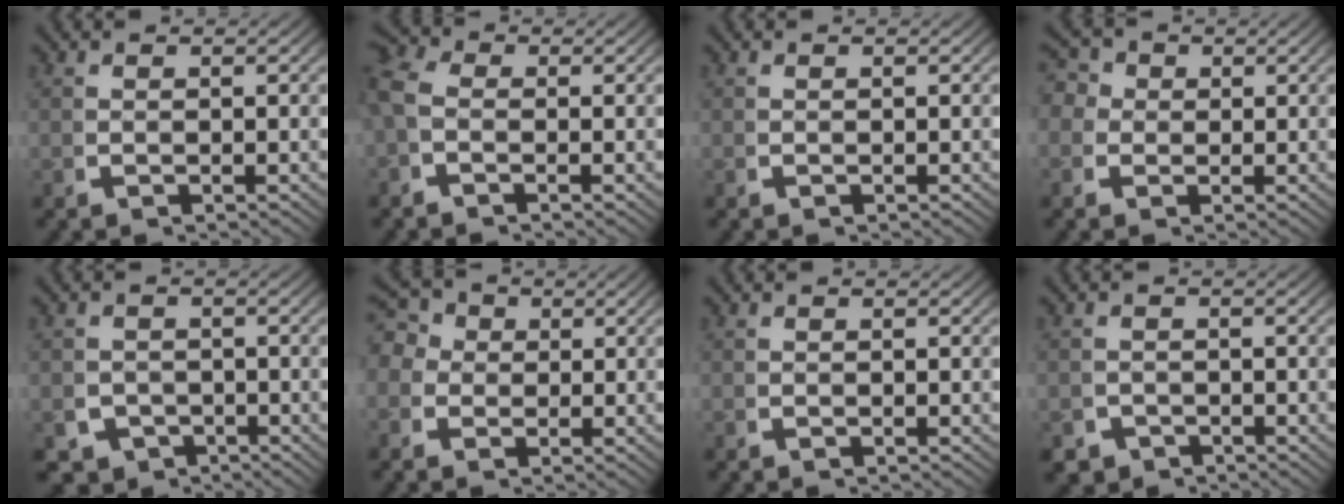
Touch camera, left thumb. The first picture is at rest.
{"total": 3.5, "force": [-0.3, 2.9, 1.9], "torque": [-0.039, 0.002, -0.020]}
{"total": 0.0}
{"total": 4.9, "force": [1.2, 4.2, 2.2], "torque": [-0.047, 0.000, 0.008]}
{"total": 5.0, "force": [-3.1, 3.7, 1.4], "torque": [-0.015, -0.031, -0.047]}
{"total": 6.1, "force": [1.9, 4.9, 3.0], "torque": [-0.057, 0.005, 0.015]}
{"total": 0.0}
{"total": 3.6, "force": [-3.0, 2.0, 0.4], "torque": [-0.002, -0.022, -0.048]}